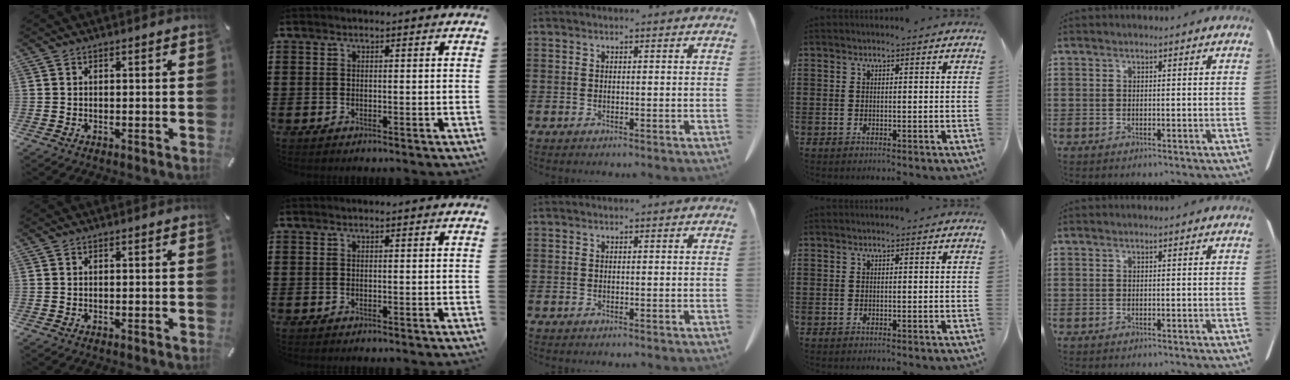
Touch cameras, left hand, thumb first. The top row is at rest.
{}